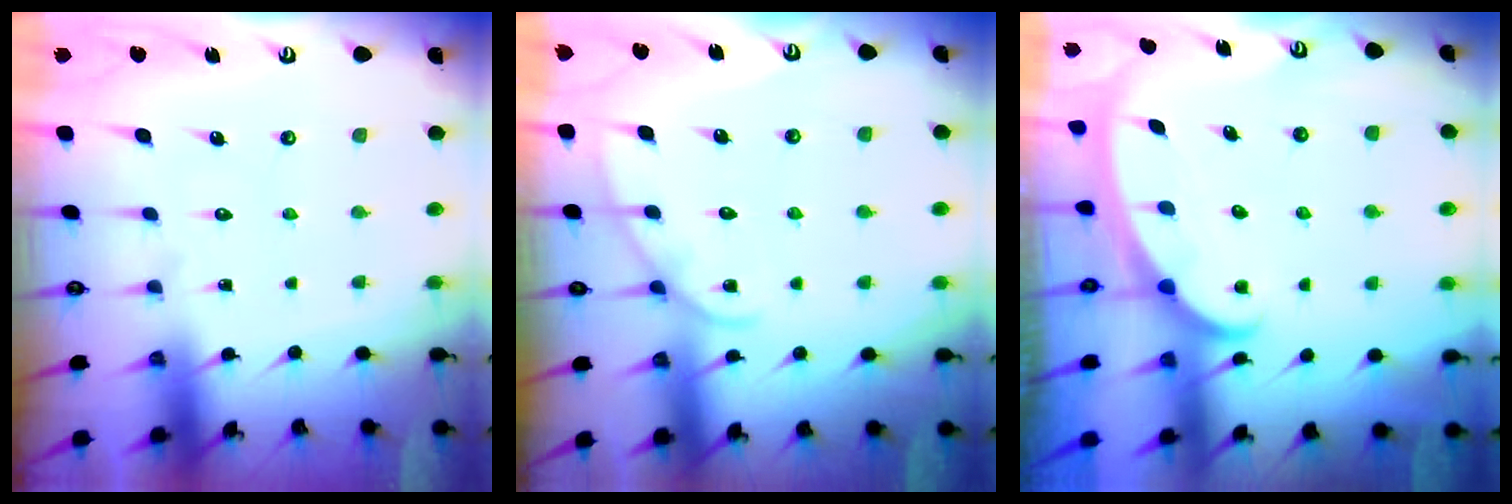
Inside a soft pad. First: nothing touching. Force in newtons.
{"total": 3.5, "press": 3.5, "slide": 0.3}
{"total": 2.5, "press": 2.5, "slide": 0.4}